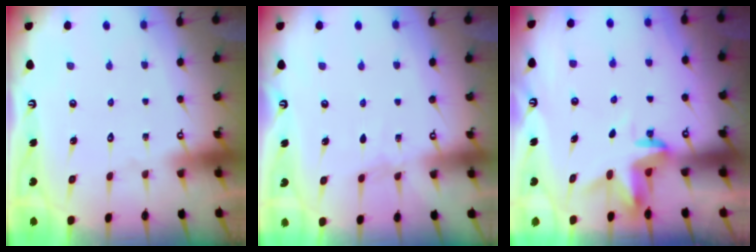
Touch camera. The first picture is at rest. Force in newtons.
{"total": 2.5, "press": 2.5, "slide": 0.3}
{"total": 3.4, "press": 3.4, "slide": 0.2}